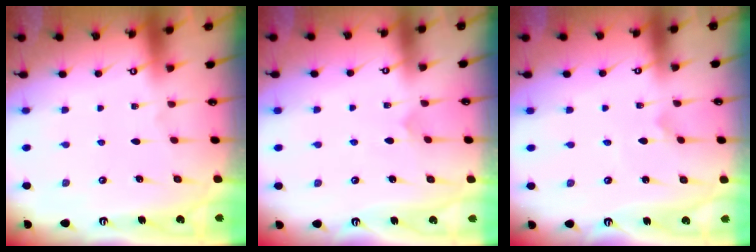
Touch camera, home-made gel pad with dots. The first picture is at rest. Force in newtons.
{"total": 4.5, "press": 4.5, "slide": 0.4}
{"total": 0.8, "press": 0.8, "slide": 0.1}